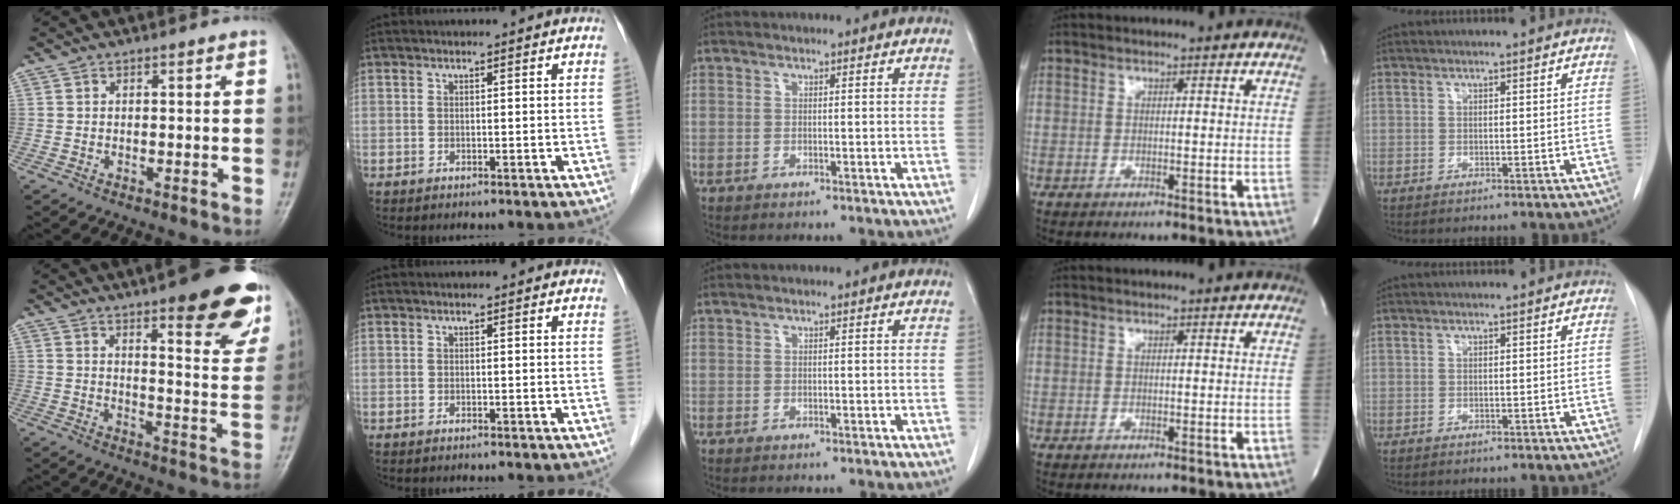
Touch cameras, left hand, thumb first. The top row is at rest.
{"thumb": {"total": 20.2, "force": [12.4, 5.6, 15.0], "torque": [-0.152, -0.055, 0.153]}, "index": {"total": 0.6, "force": [0.5, 0.2, 0.4], "torque": [-0.008, 0.003, 0.002]}}